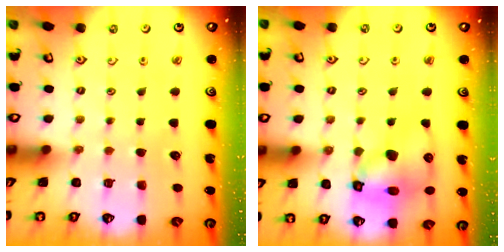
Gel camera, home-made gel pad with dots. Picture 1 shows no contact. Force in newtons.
{"total": 13.7, "press": 13.6, "slide": 2.0}